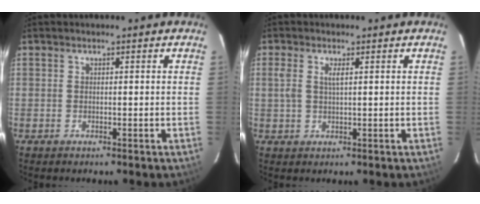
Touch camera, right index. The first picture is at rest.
{"total": 2.5, "force": [0.8, 0.7, 2.3], "torque": [-0.046, 0.001, 0.013]}